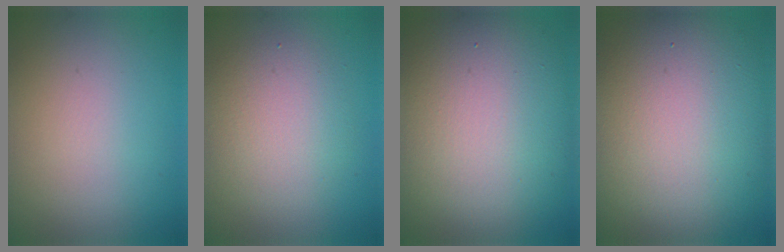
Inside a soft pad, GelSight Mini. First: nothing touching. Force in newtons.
{"total": 4.1, "press": 4.1, "slide": 0.2}
{"total": 13.9, "press": 13.9, "slide": 1.0}
{"total": 14.9, "press": 14.9, "slide": 1.1}